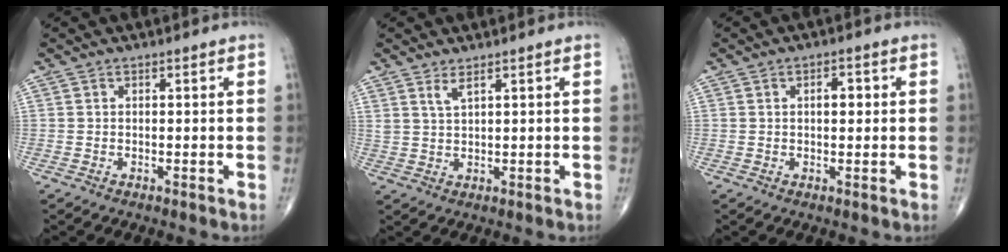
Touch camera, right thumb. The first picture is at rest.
{"total": 2.4, "force": [1.7, 0.5, 1.7], "torque": [-0.036, -0.013, 0.037]}
{"total": 2.8, "force": [0.5, 1.5, 2.3], "torque": [-0.029, 0.004, 0.004]}